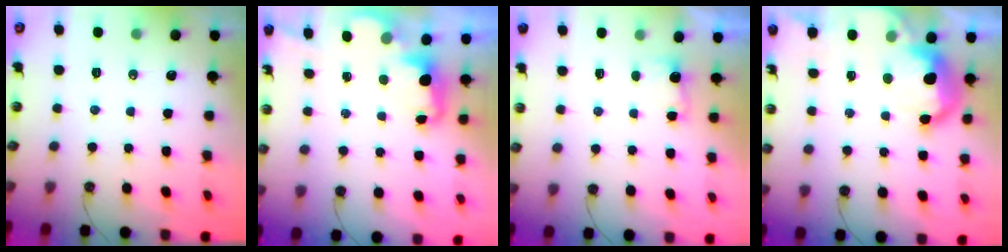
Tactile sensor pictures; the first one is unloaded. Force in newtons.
{"total": 2.4, "press": 2.4, "slide": 0.5}
{"total": 3.3, "press": 3.2, "slide": 0.9}
{"total": 9.1, "press": 9.0, "slide": 0.9}